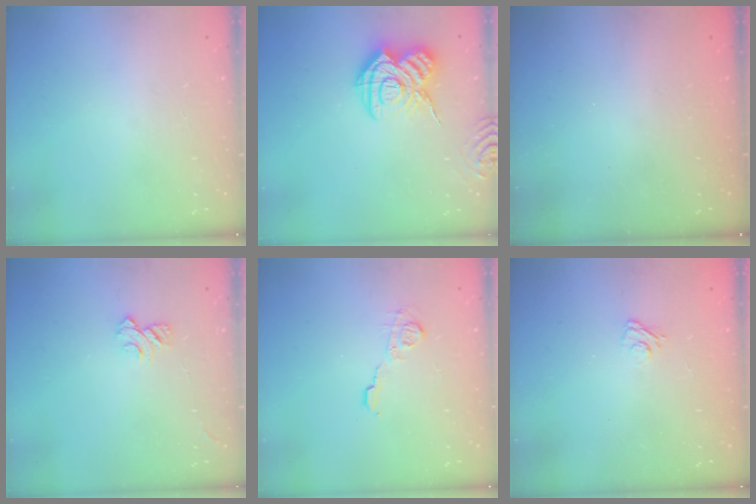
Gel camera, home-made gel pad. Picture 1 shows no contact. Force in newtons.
{"total": 14.5, "press": 14.4, "slide": 1.4}
{"total": 2.4, "press": 2.3, "slide": 0.8}
{"total": 5.3, "press": 5.3, "slide": 0.5}
{"total": 7.3, "press": 7.2, "slide": 0.4}
{"total": 2.9, "press": 2.6, "slide": 1.2}